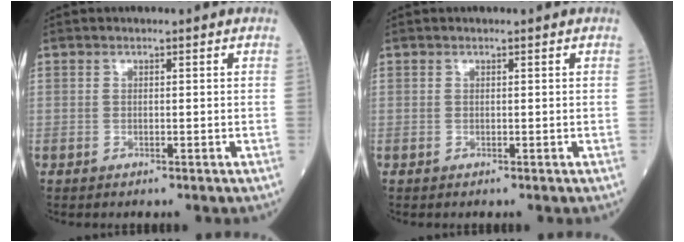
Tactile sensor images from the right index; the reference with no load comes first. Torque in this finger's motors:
{"motor_torque": [0.00, 0.00, 0.00, 0.00]}